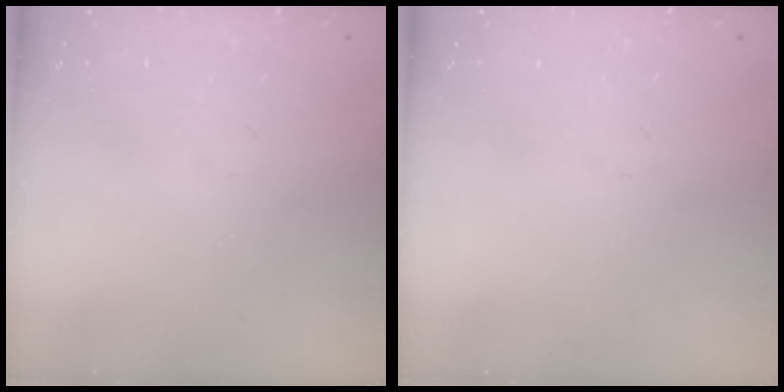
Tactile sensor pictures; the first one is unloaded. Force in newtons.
{"total": 0.0}